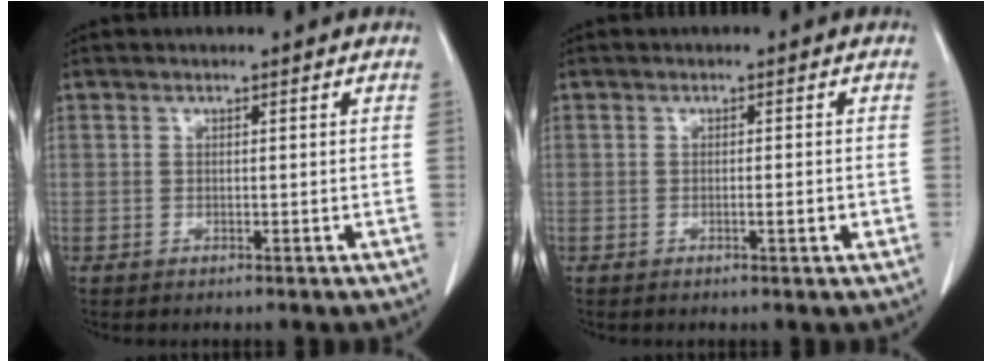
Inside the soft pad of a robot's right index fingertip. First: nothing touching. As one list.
[{"total": 1.6, "force": [-0.5, 0.2, 1.5], "torque": [-0.024, -0.001, -0.006]}]